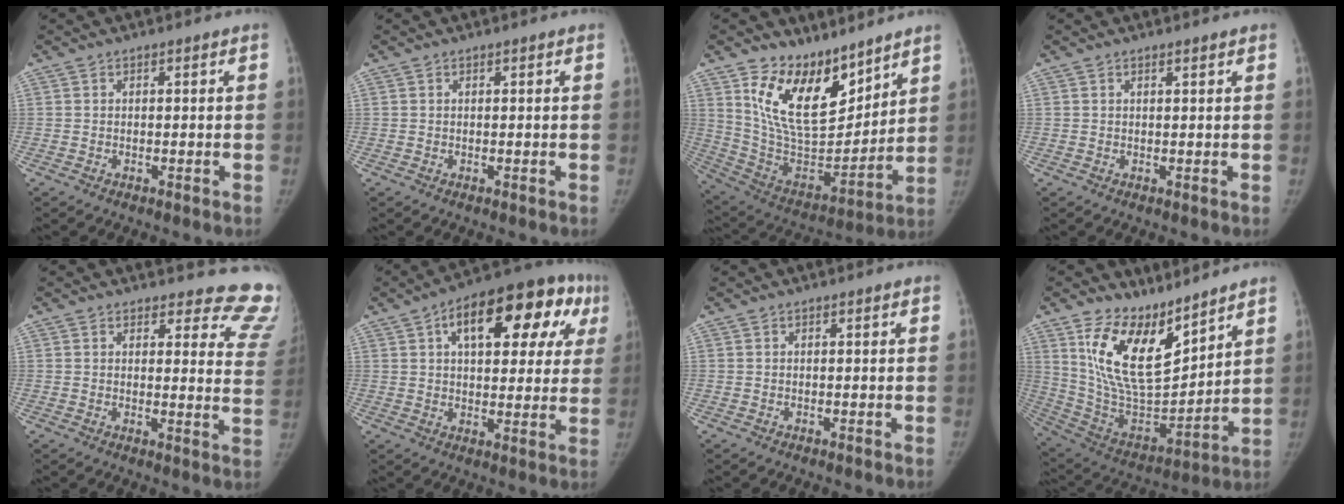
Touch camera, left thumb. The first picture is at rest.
{"total": 0.0}
{"total": 18.5, "force": [12.1, 9.3, 10.4], "torque": [-0.129, -0.084, 0.238]}
{"total": 0.7, "force": [0.6, 0.1, 0.4], "torque": [-0.008, -0.004, 0.011]}
{"total": 14.1, "force": [13.5, 3.9, 1.2], "torque": [0.050, -0.131, 0.108]}
{"total": 21.3, "force": [8.2, 10.2, 16.8], "torque": [-0.197, 0.031, 0.110]}
{"total": 0.0}
{"total": 17.4, "force": [11.7, 7.3, 10.6], "torque": [-0.150, -0.079, 0.240]}